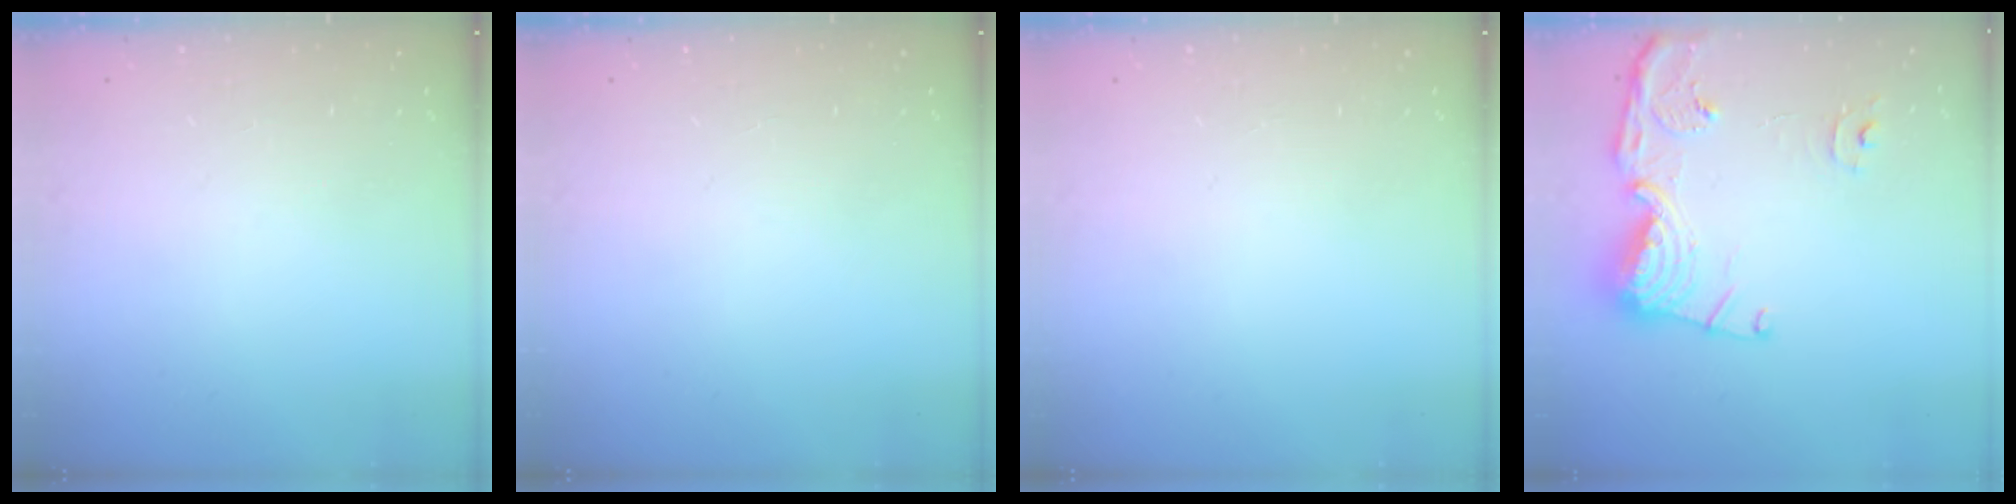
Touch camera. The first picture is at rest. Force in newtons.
{"total": 0.0}
{"total": 0.0}
{"total": 16.3, "press": 16.2, "slide": 1.5}